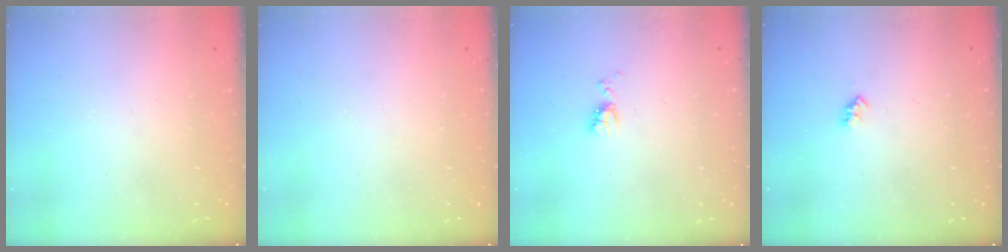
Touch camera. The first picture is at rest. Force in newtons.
{"total": 0.0}
{"total": 5.7, "press": 5.7, "slide": 0.8}
{"total": 2.6, "press": 2.5, "slide": 0.4}